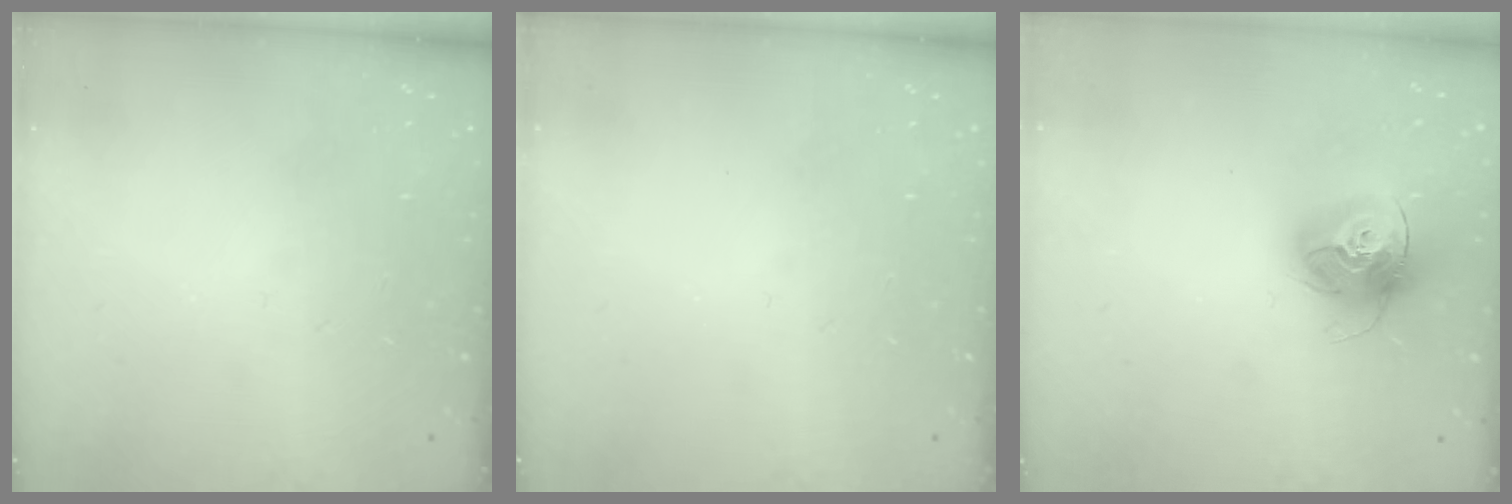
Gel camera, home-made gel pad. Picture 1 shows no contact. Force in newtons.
{"total": 0.0}
{"total": 14.5, "press": 14.4, "slide": 1.4}